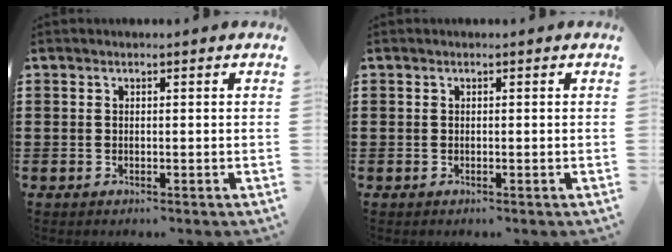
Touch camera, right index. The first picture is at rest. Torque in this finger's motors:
{"motor_torque": [0.00, 0.02, 0.00, 0.00]}